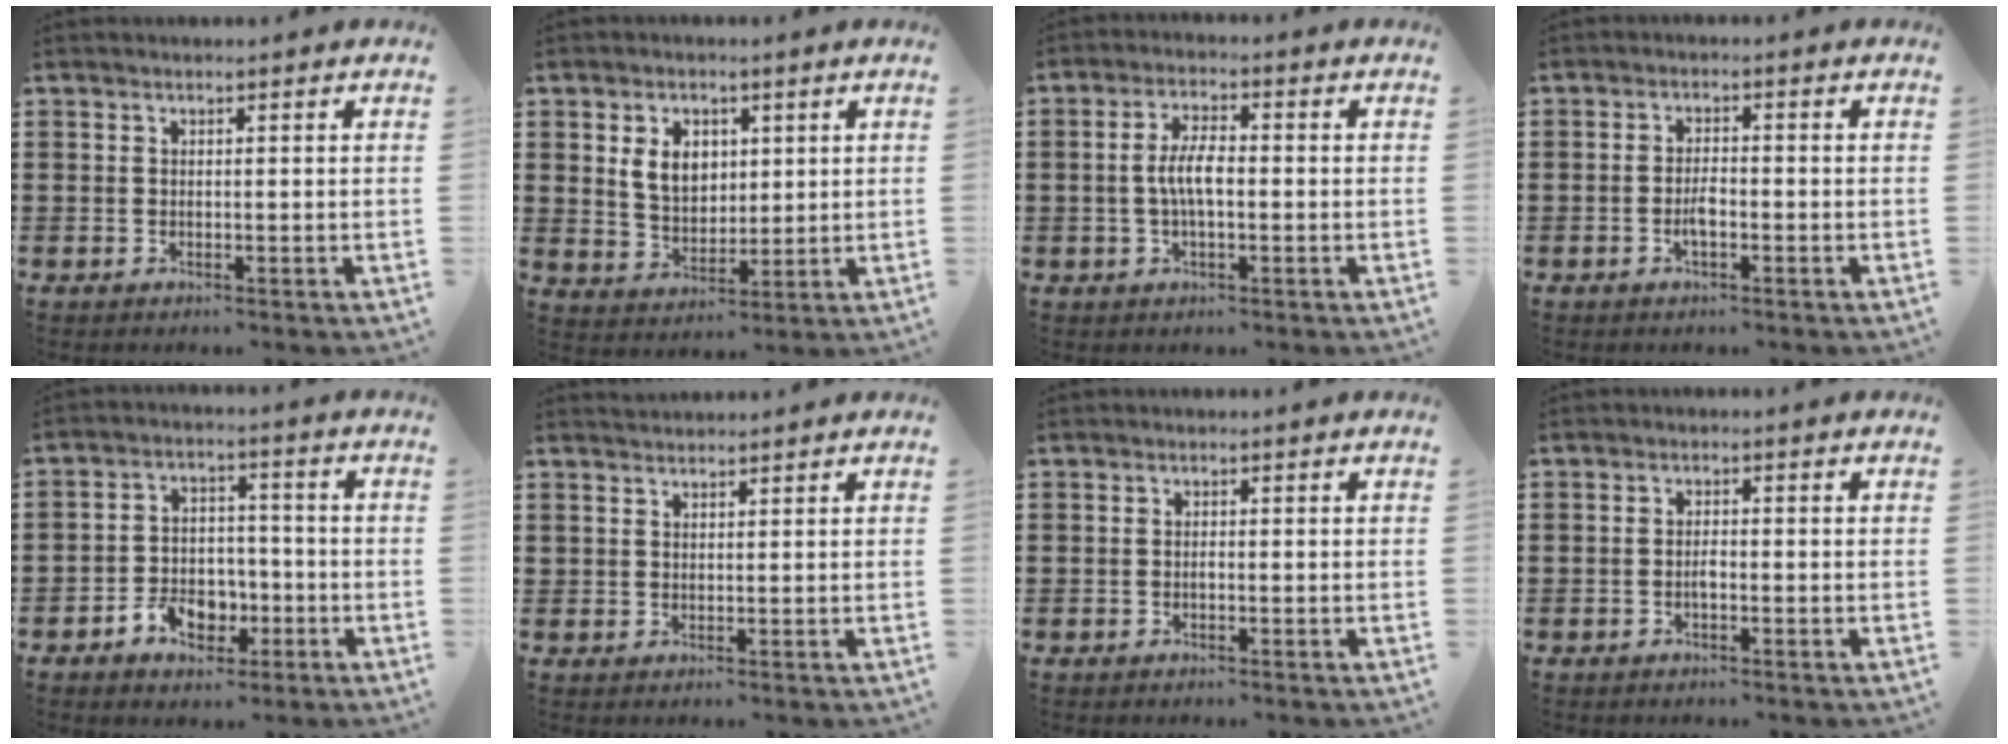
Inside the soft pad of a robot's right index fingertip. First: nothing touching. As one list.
[{"total": 5.8, "force": [1.5, 4.3, 3.6], "torque": [-0.086, 0.007, 0.022]}, {"total": 5.2, "force": [-0.5, 1.8, 4.9], "torque": [-0.101, 0.001, -0.015]}, {"total": 2.7, "force": [-1.0, 0.9, 2.3], "torque": [-0.050, 0.002, -0.021]}, {"total": 6.2, "force": [-2.8, 4.5, 3.2], "torque": [-0.054, 0.012, -0.052]}, {"total": 1.5, "force": [1.4, 0.4, -0.3], "torque": [0.001, 0.001, 0.029]}, {"total": 0.6, "force": [-0.2, 0.2, 0.5], "torque": [-0.012, -0.003, -0.003]}, {"total": 1.4, "force": [-0.5, 0.4, 1.2], "torque": [-0.024, -0.001, -0.008]}]